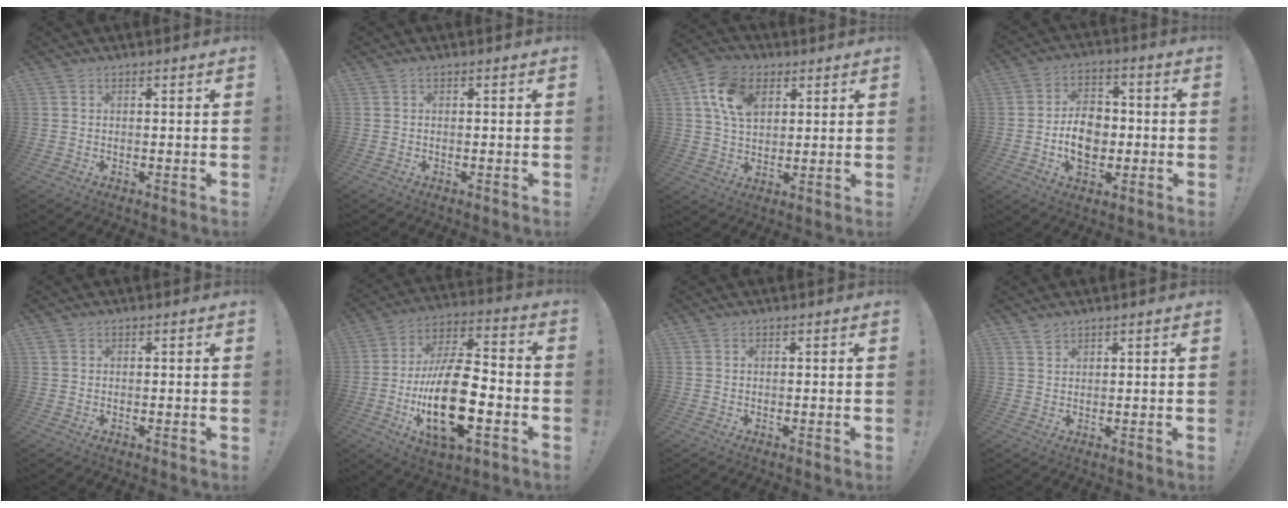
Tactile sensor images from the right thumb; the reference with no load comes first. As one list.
[{"total": 0.0}, {"total": 13.1, "force": [5.3, 9.1, 7.8], "torque": [-0.133, 0.003, 0.106]}, {"total": 11.1, "force": [-1.3, 8.5, 7.0], "torque": [-0.116, 0.012, -0.022]}, {"total": 0.8, "force": [0.5, 0.7, -0.1], "torque": [0.000, 0.003, 0.008]}, {"total": 22.4, "force": [-5.7, 9.9, 19.3], "torque": [-0.362, 0.019, -0.094]}, {"total": 0.0}, {"total": 1.9, "force": [1.7, 0.5, 0.6], "torque": [-0.004, -0.013, 0.030]}]